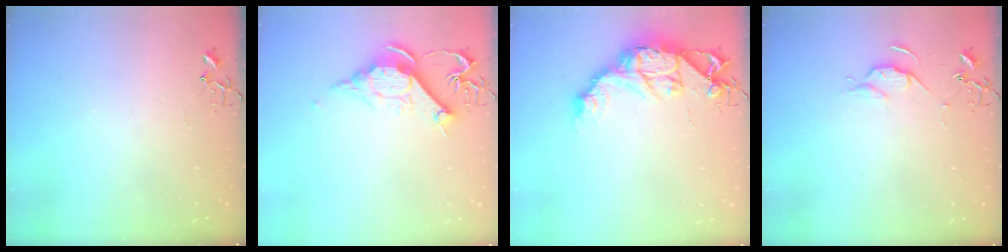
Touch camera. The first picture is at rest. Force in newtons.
{"total": 12.3, "press": 12.2, "slide": 1.3}
{"total": 15.1, "press": 15.0, "slide": 1.3}
{"total": 6.1, "press": 6.0, "slide": 0.7}